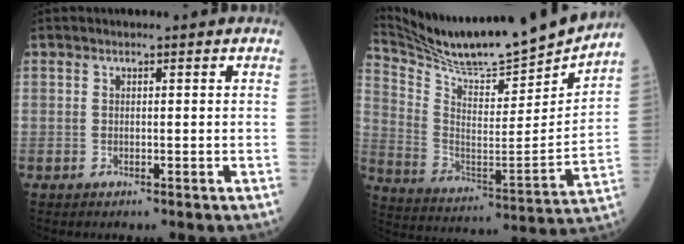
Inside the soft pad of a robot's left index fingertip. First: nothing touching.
{"total": 20.8, "force": [19.5, 0.0, 7.0], "torque": [-0.140, -0.062, 0.308]}